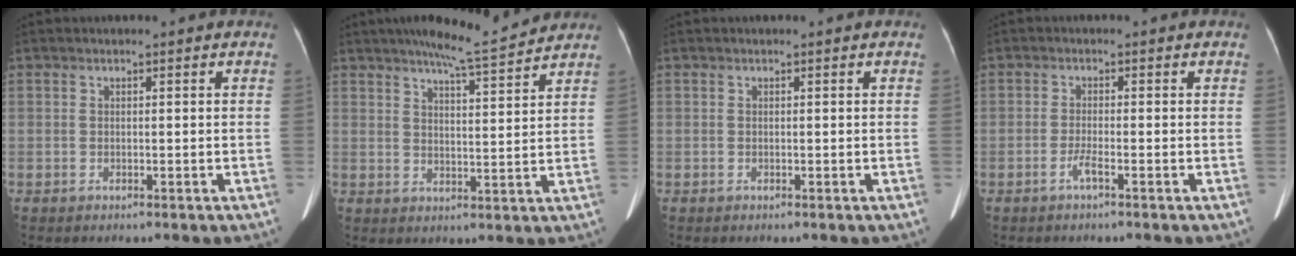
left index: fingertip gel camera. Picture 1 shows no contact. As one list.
[{"total": 8.7, "force": [7.9, -0.4, 3.6], "torque": [-0.062, 0.002, 0.115]}, {"total": 0.0}, {"total": 1.5, "force": [-1.0, -0.2, 1.2], "torque": [-0.026, -0.001, -0.021]}]